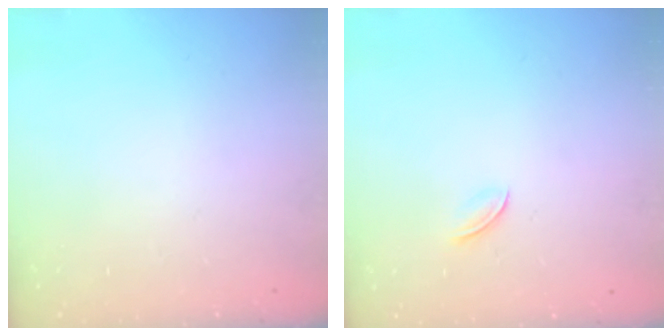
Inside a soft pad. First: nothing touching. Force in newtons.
{"total": 2.3, "press": 2.2, "slide": 0.7}